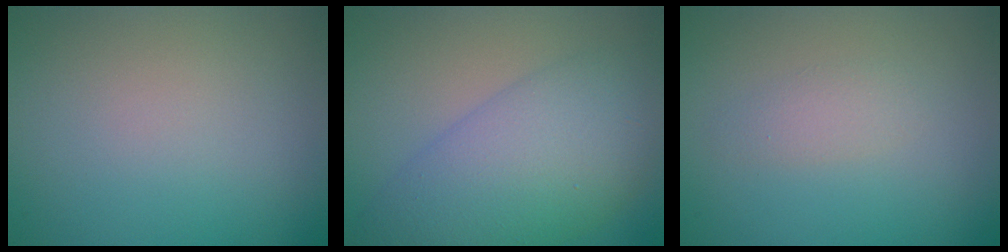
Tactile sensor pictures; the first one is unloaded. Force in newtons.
{"total": 8.7, "press": 8.7, "slide": 0.2}
{"total": 1.4, "press": 1.4, "slide": 0.1}